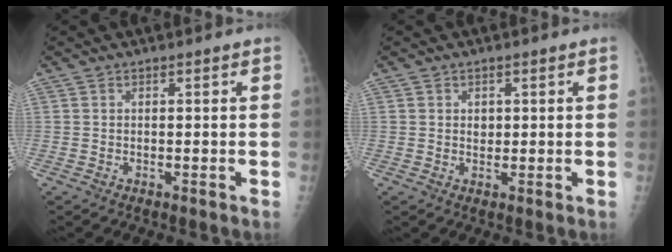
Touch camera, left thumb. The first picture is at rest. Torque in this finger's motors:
{"motor_torque": [-0.01, -0.01, 0.08, 0.00, -0.01]}